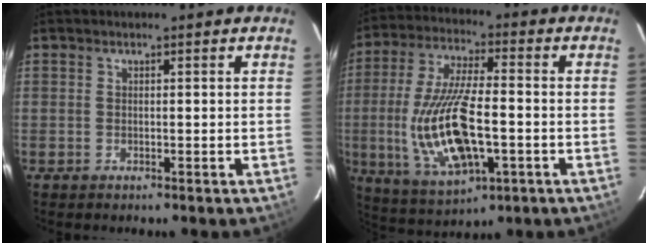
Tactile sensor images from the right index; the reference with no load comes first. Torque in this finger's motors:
{"motor_torque": [2.14, 0.00, 1.05, 0.21]}